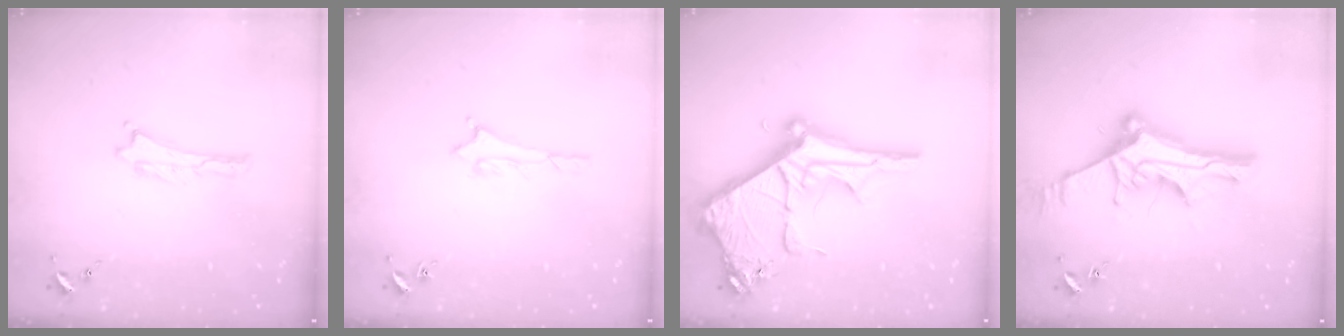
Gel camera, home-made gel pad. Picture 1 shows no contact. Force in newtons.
{"total": 1.1, "press": 1.1, "slide": 0.1}
{"total": 11.6, "press": 11.6, "slide": 1.2}
{"total": 12.6, "press": 12.6, "slide": 1.0}